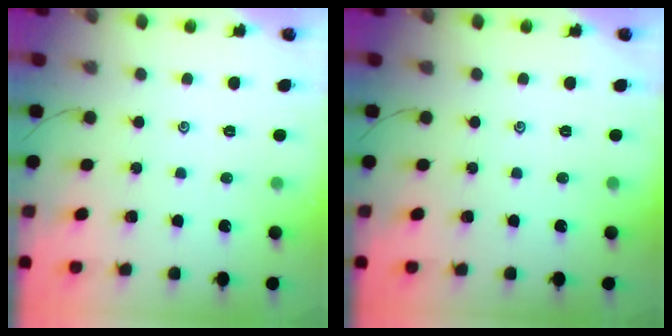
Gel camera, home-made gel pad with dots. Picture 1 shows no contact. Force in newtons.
{"total": 0.0}